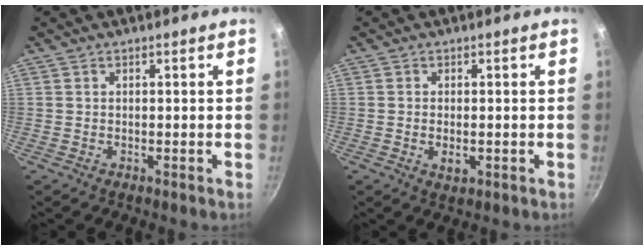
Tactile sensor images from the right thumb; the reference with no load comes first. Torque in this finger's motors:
{"motor_torque": [-0.32, 0.21, -0.35, 0.10, -0.03]}